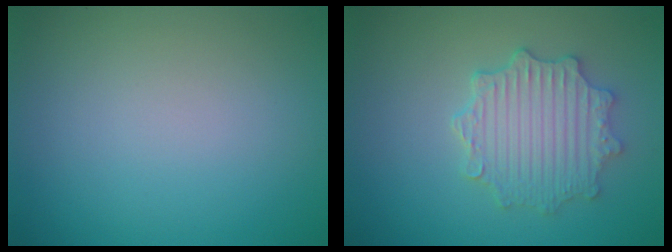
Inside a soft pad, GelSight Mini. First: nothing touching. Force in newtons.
{"total": 4.7, "press": 3.9, "slide": 2.5}